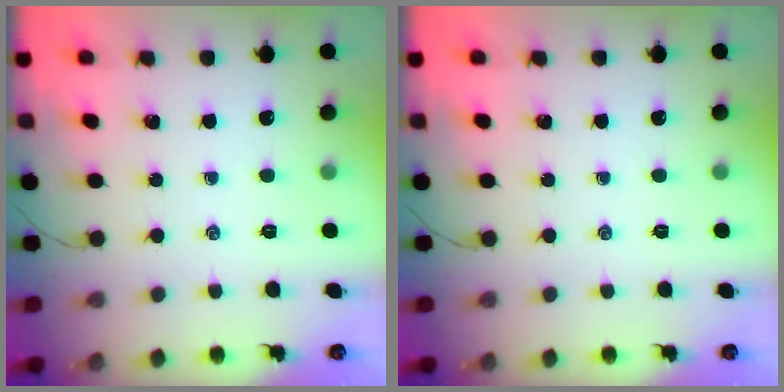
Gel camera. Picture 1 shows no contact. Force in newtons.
{"total": 0.0}